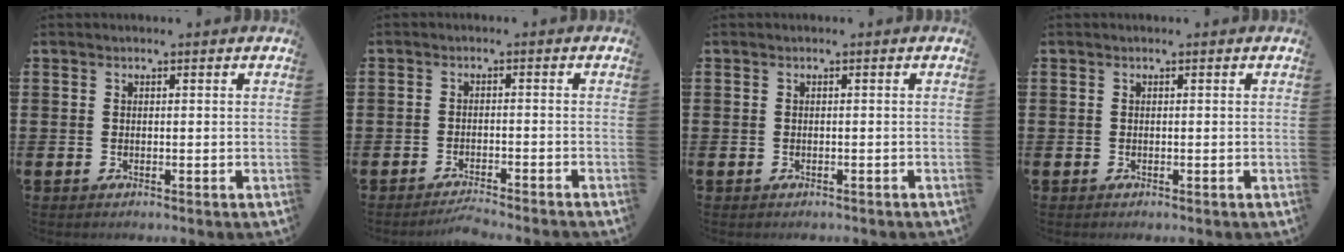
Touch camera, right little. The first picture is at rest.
{"total": 1.9, "force": [-1.8, -0.2, 0.5], "torque": [-0.008, 0.003, -0.035]}
{"total": 0.0}
{"total": 0.0}